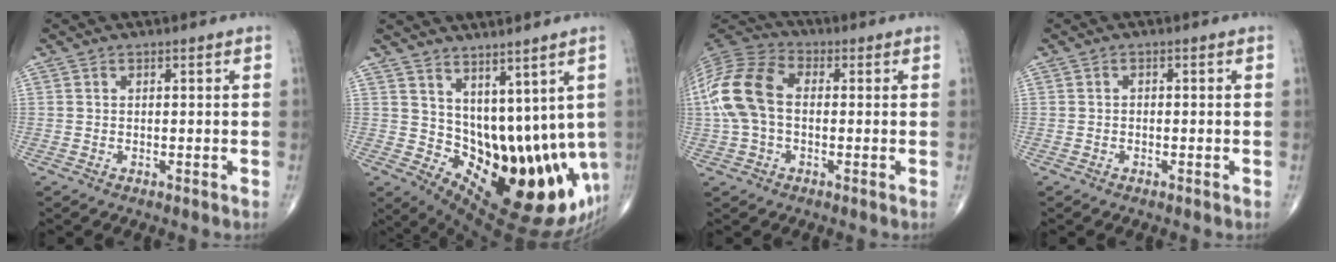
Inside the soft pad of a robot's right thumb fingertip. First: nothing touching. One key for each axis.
{"total": 20.4, "fx": 0.4, "fy": 10.7, "fz": 17.4, "tx": -0.202, "ty": -0.040, "tz": 0.036}
{"total": 14.3, "fx": 0.2, "fy": 9.3, "fz": 10.8, "tx": -0.236, "ty": 0.034, "tz": -0.005}
{"total": 0.6, "fx": -0.3, "fy": 0.5, "fz": 0.3, "tx": 0.000, "ty": 0.003, "tz": -0.010}